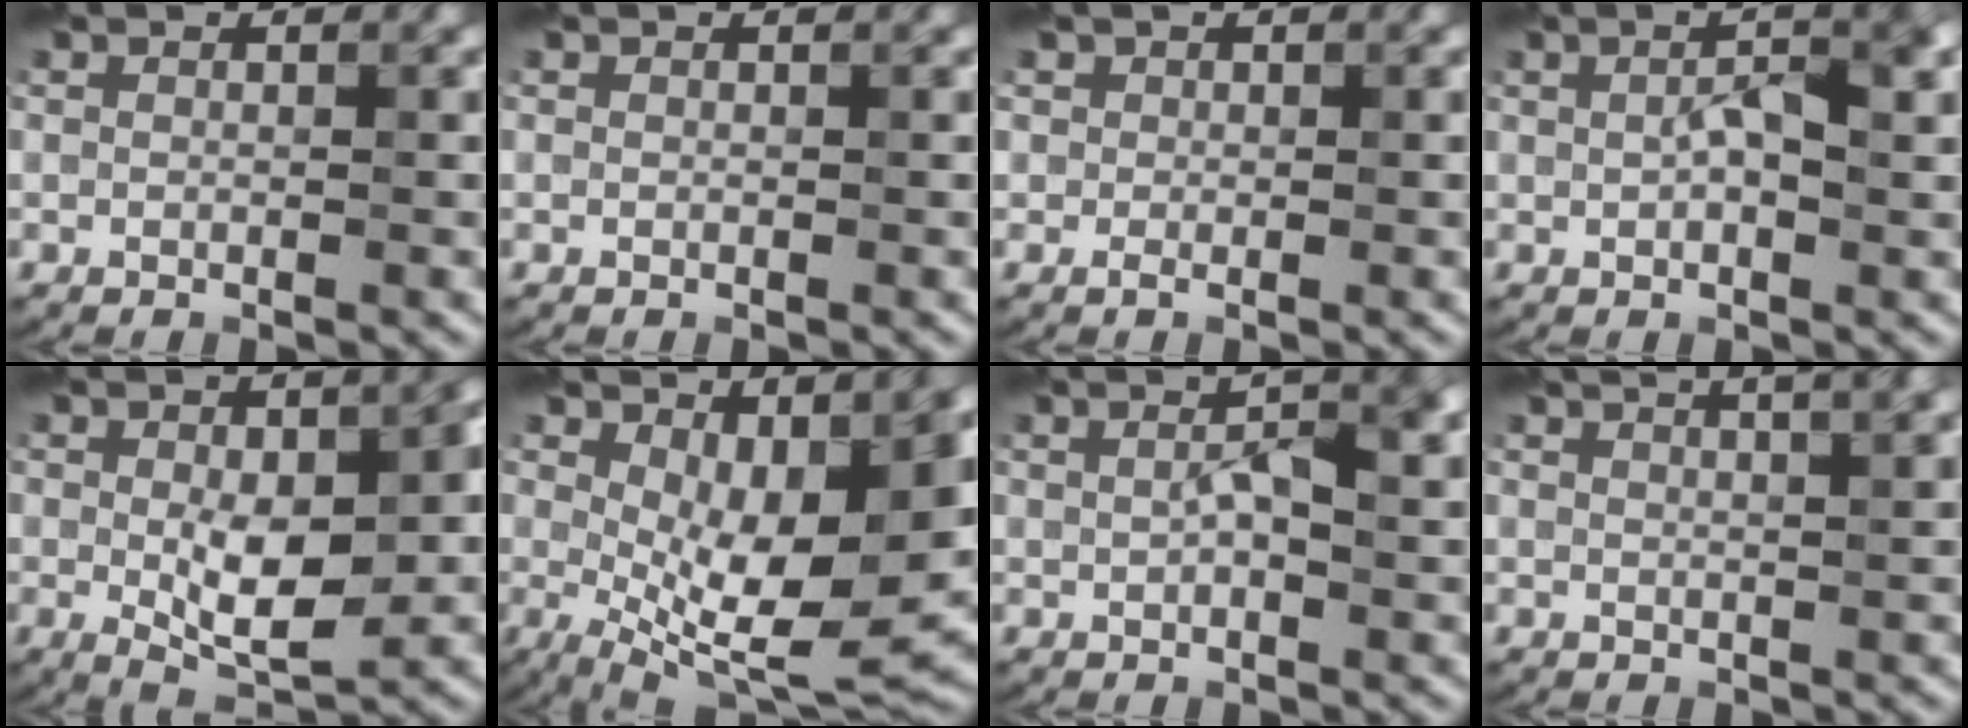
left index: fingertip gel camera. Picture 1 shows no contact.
{"total": 0.0}
{"total": 0.9, "force": [0.0, 0.9, 0.3], "torque": [-0.002, 0.001, -0.005]}
{"total": 4.4, "force": [0.8, 1.6, 4.0], "torque": [-0.072, 0.008, 0.010]}
{"total": 7.9, "force": [-0.5, 3.7, 6.9], "torque": [-0.109, -0.009, 0.000]}
{"total": 10.5, "force": [0.8, 4.6, 9.4], "torque": [-0.144, -0.019, 0.017]}
{"total": 3.9, "force": [0.8, 1.4, 3.6], "torque": [-0.064, 0.007, 0.011]}
{"total": 6.3, "force": [3.8, 2.4, 4.3], "torque": [-0.034, 0.045, 0.021]}